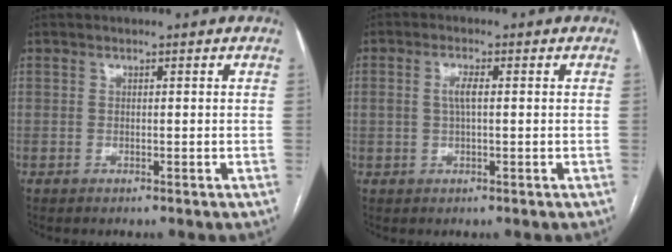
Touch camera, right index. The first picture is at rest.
{"total": 2.4, "force": [0.2, 0.6, 2.3], "torque": [-0.048, 0.003, 0.006]}